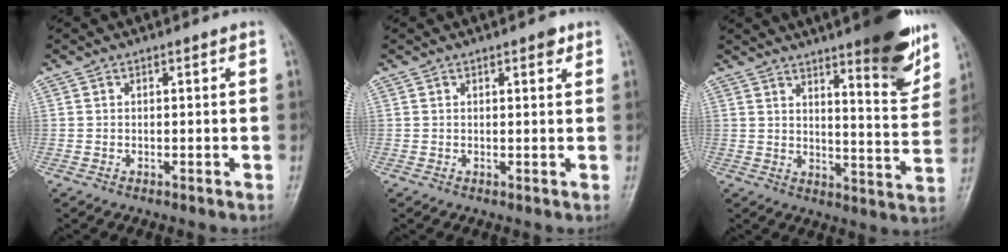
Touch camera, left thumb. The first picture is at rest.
{"total": 1.8, "force": [1.1, 0.7, 1.2], "torque": [-0.011, -0.004, 0.012]}
{"total": 14.4, "force": [9.4, 2.9, 10.5], "torque": [-0.114, -0.061, 0.135]}